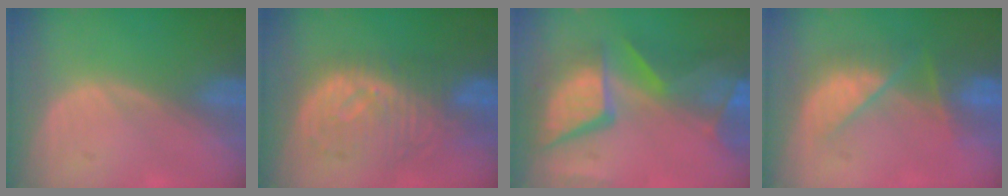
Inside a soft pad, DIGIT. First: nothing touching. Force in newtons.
{"total": 9.8, "press": 9.0, "slide": 3.8}
{"total": 12.8, "press": 10.4, "slide": 7.4}
{"total": 7.3, "press": 7.1, "slide": 1.7}